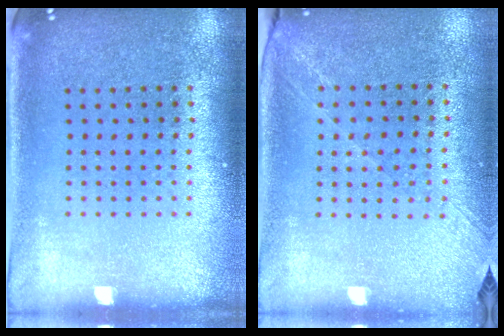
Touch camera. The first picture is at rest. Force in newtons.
{"total": 1.2, "press": 1.0, "slide": 0.7}